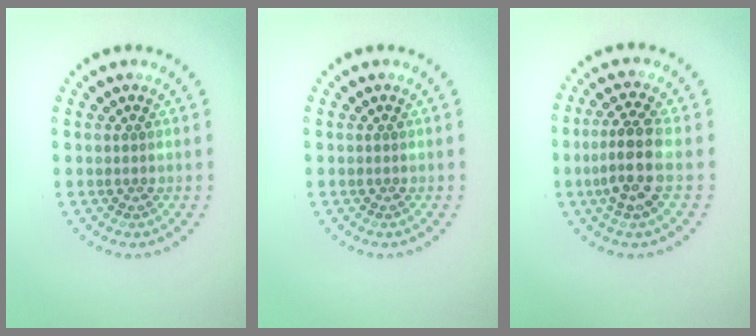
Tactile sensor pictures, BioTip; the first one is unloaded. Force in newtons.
{"total": 0.0}
{"total": 3.8, "press": 3.4, "slide": 1.6}